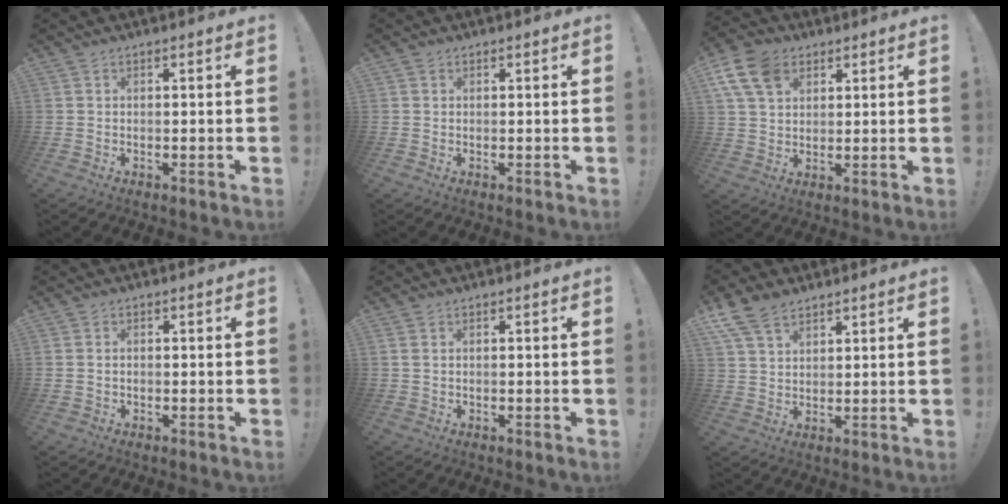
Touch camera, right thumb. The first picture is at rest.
{"total": 0.6, "force": [0.3, 0.5, 0.0], "torque": [0.006, -0.001, 0.005]}
{"total": 11.5, "force": [5.4, 7.9, 6.5], "torque": [-0.127, -0.015, 0.105]}
{"total": 0.8, "force": [-0.1, 0.8, 0.2], "torque": [-0.007, 0.005, -0.002]}
{"total": 1.1, "force": [0.5, 0.7, 0.7], "torque": [-0.018, 0.004, 0.011]}
{"total": 9.1, "force": [6.4, 5.1, 4.1], "torque": [-0.085, -0.021, 0.129]}